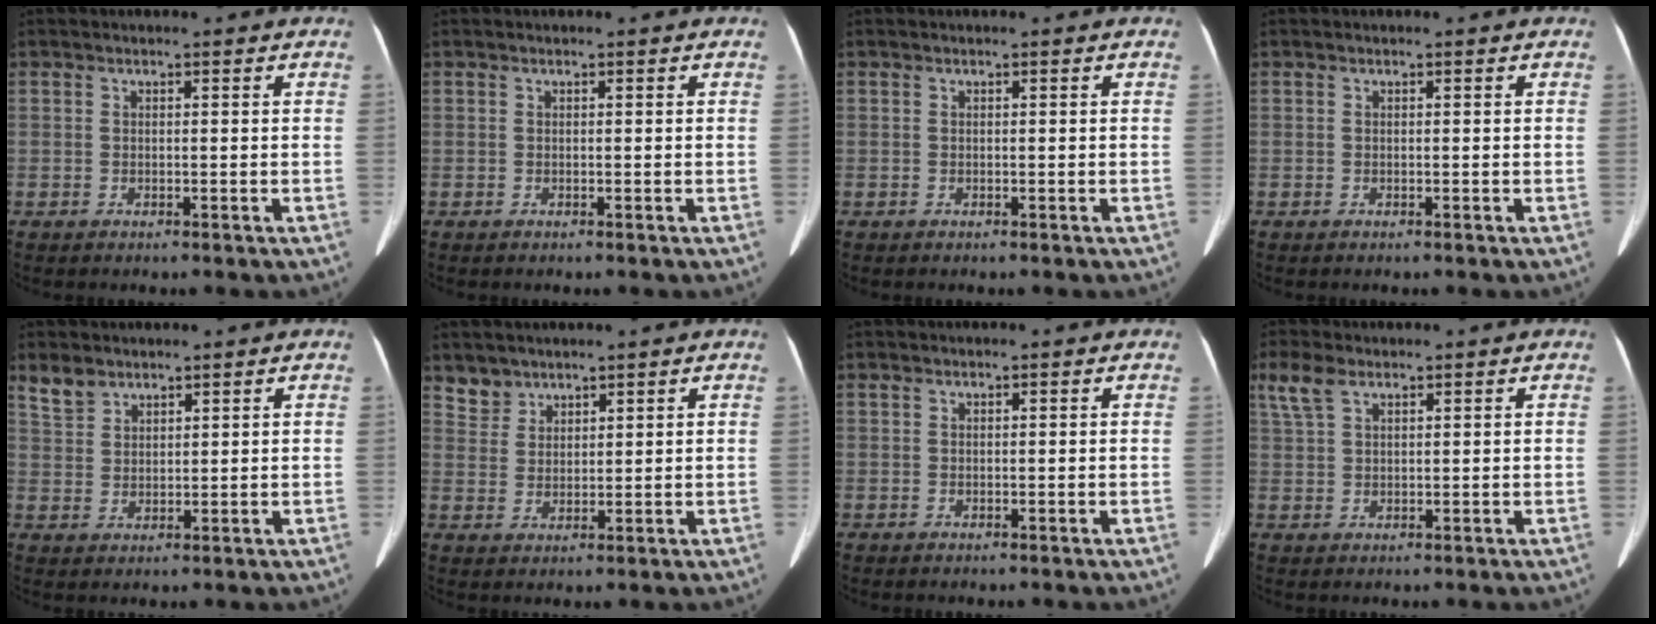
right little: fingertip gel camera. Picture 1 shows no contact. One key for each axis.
{"total": 0.0}
{"total": 0.0}
{"total": 0.0}
{"total": 3.8, "fx": 3.1, "fy": 1.8, "fz": 1.0, "tx": -0.023, "ty": 0.012, "tz": 0.068}
{"total": 3.3, "fx": 2.8, "fy": 1.7, "fz": -0.3, "tx": 0.012, "ty": 0.008, "tz": 0.053}
{"total": 0.0}
{"total": 4.0, "fx": 2.7, "fy": 1.8, "fz": 2.4, "tx": -0.064, "ty": 0.019, "tz": 0.062}